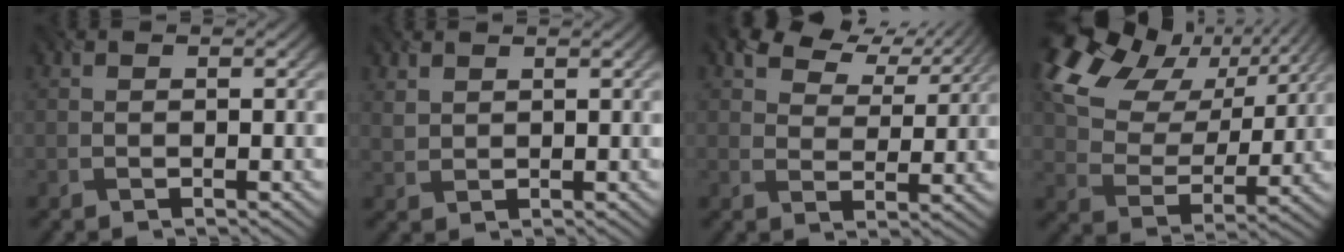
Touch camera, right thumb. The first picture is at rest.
{"total": 1.6, "force": [1.5, 0.6, 0.0], "torque": [-0.013, -0.003, 0.033]}
{"total": 6.1, "force": [4.7, 3.0, 2.4], "torque": [-0.050, 0.005, 0.081]}
{"total": 16.7, "force": [8.7, 10.3, 9.8], "torque": [-0.232, 0.041, 0.138]}